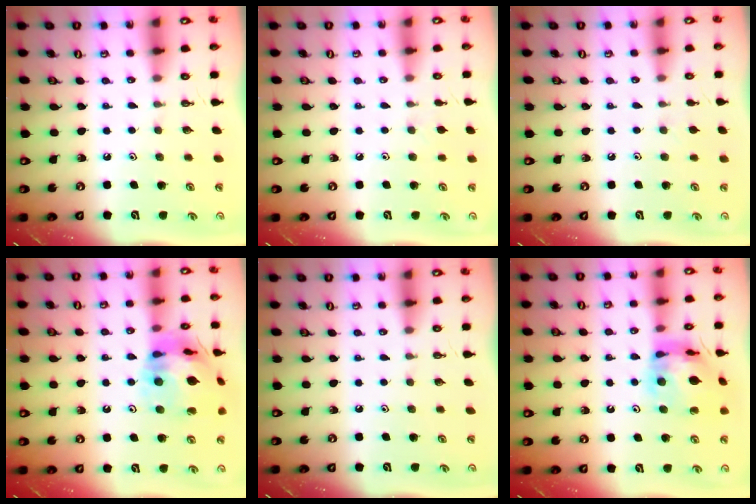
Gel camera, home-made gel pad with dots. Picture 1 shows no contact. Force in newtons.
{"total": 2.9, "press": 2.8, "slide": 0.6}
{"total": 2.9, "press": 2.8, "slide": 0.6}
{"total": 20.3, "press": 20.2, "slide": 2.6}
{"total": 0.0}
{"total": 13.9, "press": 13.8, "slide": 1.5}